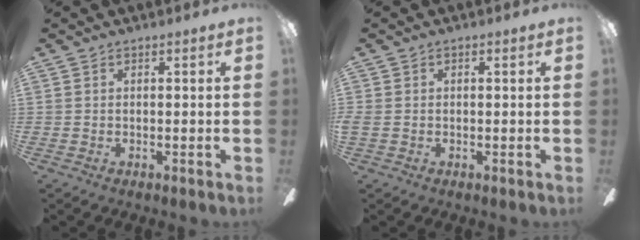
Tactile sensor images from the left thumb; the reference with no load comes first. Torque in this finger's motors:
{"motor_torque": [0.03, 0.03, 0.06, -0.06, 0.03]}